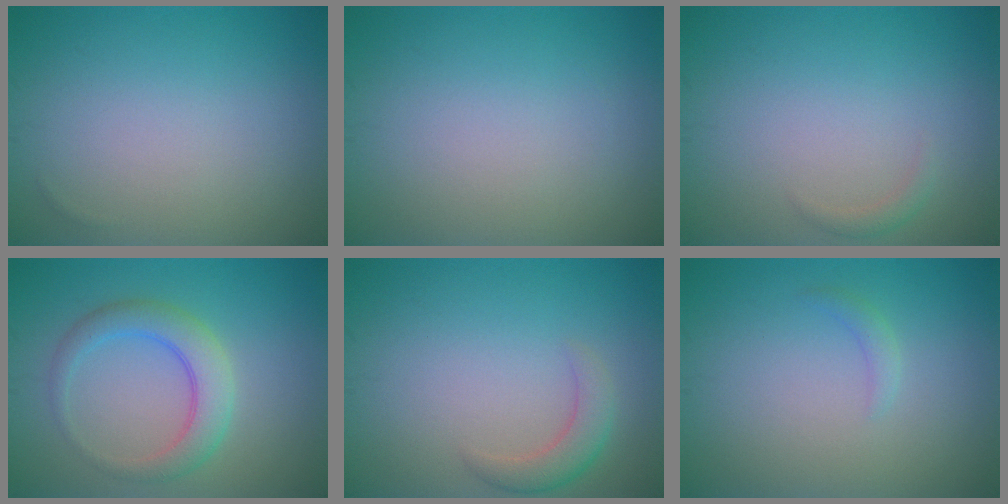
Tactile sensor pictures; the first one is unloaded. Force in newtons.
{"total": 0.0}
{"total": 0.8, "press": 0.8, "slide": 0.1}
{"total": 3.9, "press": 3.9, "slide": 0.0}
{"total": 2.4, "press": 2.4, "slide": 0.2}
{"total": 0.9, "press": 0.9, "slide": 0.1}